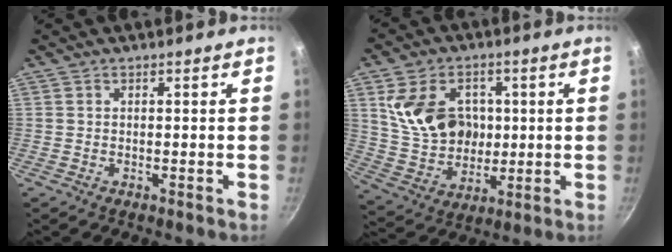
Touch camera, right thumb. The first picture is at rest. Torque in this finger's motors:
{"motor_torque": [-0.59, 1.01, 1.08, 0.21, 0.11]}